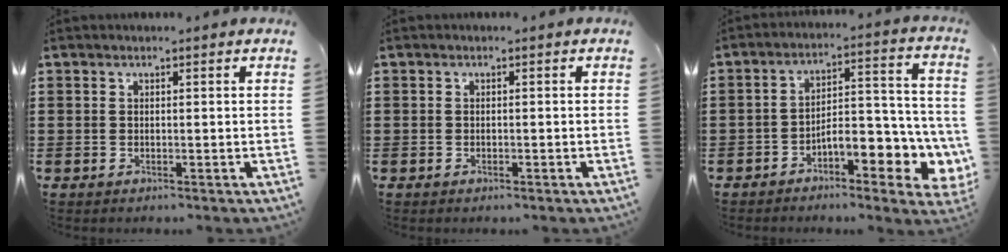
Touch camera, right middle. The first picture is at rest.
{"total": 0.6, "force": [-0.5, 0.2, 0.3], "torque": [-0.008, -0.004, -0.008]}
{"total": 7.8, "force": [-3.7, 3.0, 6.1], "torque": [-0.089, -0.016, -0.068]}